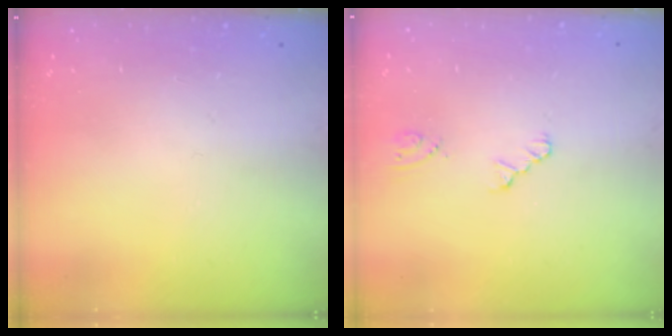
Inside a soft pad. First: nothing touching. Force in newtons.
{"total": 1.3, "press": 1.2, "slide": 0.2}